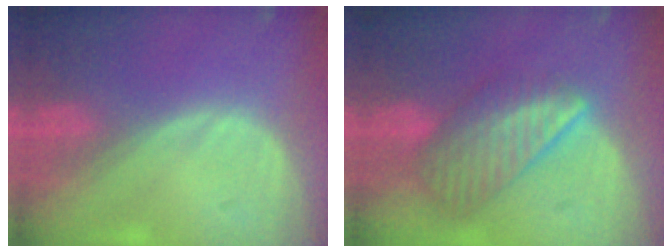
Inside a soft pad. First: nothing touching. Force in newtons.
{"total": 8.4, "press": 7.4, "slide": 3.9}